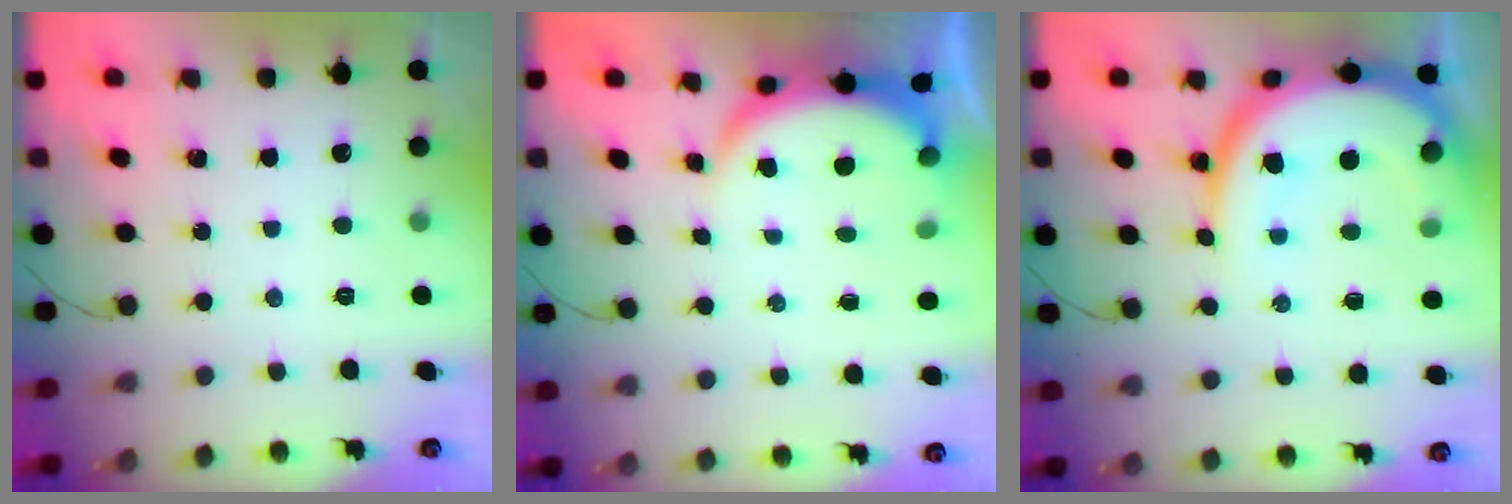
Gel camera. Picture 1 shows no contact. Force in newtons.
{"total": 5.8, "press": 5.7, "slide": 0.8}
{"total": 16.6, "press": 16.5, "slide": 1.5}